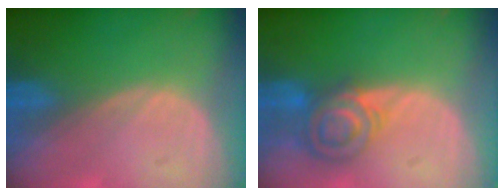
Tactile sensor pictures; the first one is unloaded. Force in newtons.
{"total": 7.3, "press": 6.3, "slide": 3.8}